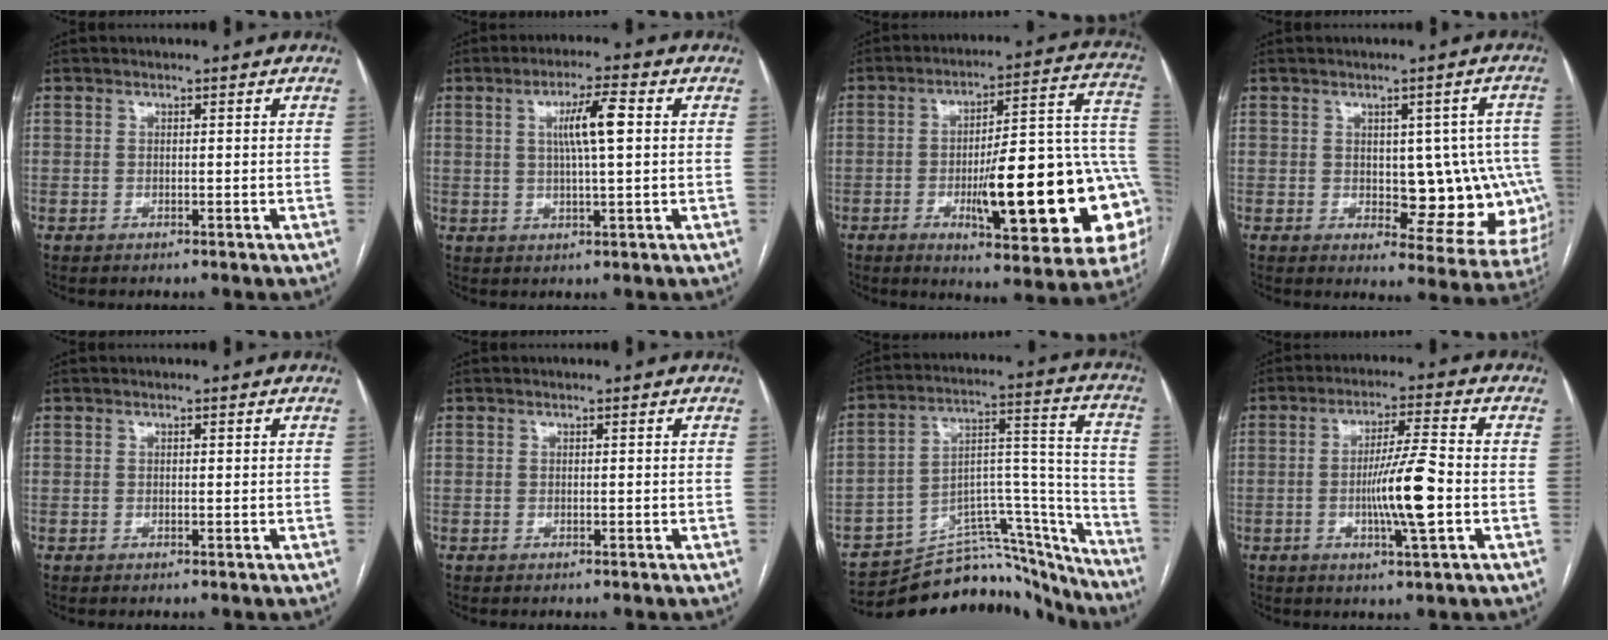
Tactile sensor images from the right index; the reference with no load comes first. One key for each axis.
{"total": 6.4, "fx": 1.4, "fy": 0.3, "fz": 6.2, "tx": -0.112, "ty": 0.005, "tz": 0.024}
{"total": 24.8, "fx": -5.8, "fy": 4.9, "fz": 23.6, "tx": -0.248, "ty": 0.017, "tz": -0.069}
{"total": 12.1, "fx": -0.5, "fy": 5.8, "fz": 10.6, "tx": -0.103, "ty": 0.011, "tz": 0.006}
{"total": 0.0}
{"total": 0.0}
{"total": 25.9, "fx": -24.3, "fy": 6.3, "fz": 6.3, "tx": -0.053, "ty": 0.052, "tz": -0.346}
{"total": 9.1, "fx": -1.8, "fy": 0.0, "fz": 8.9, "tx": -0.160, "ty": -0.006, "tz": -0.034}